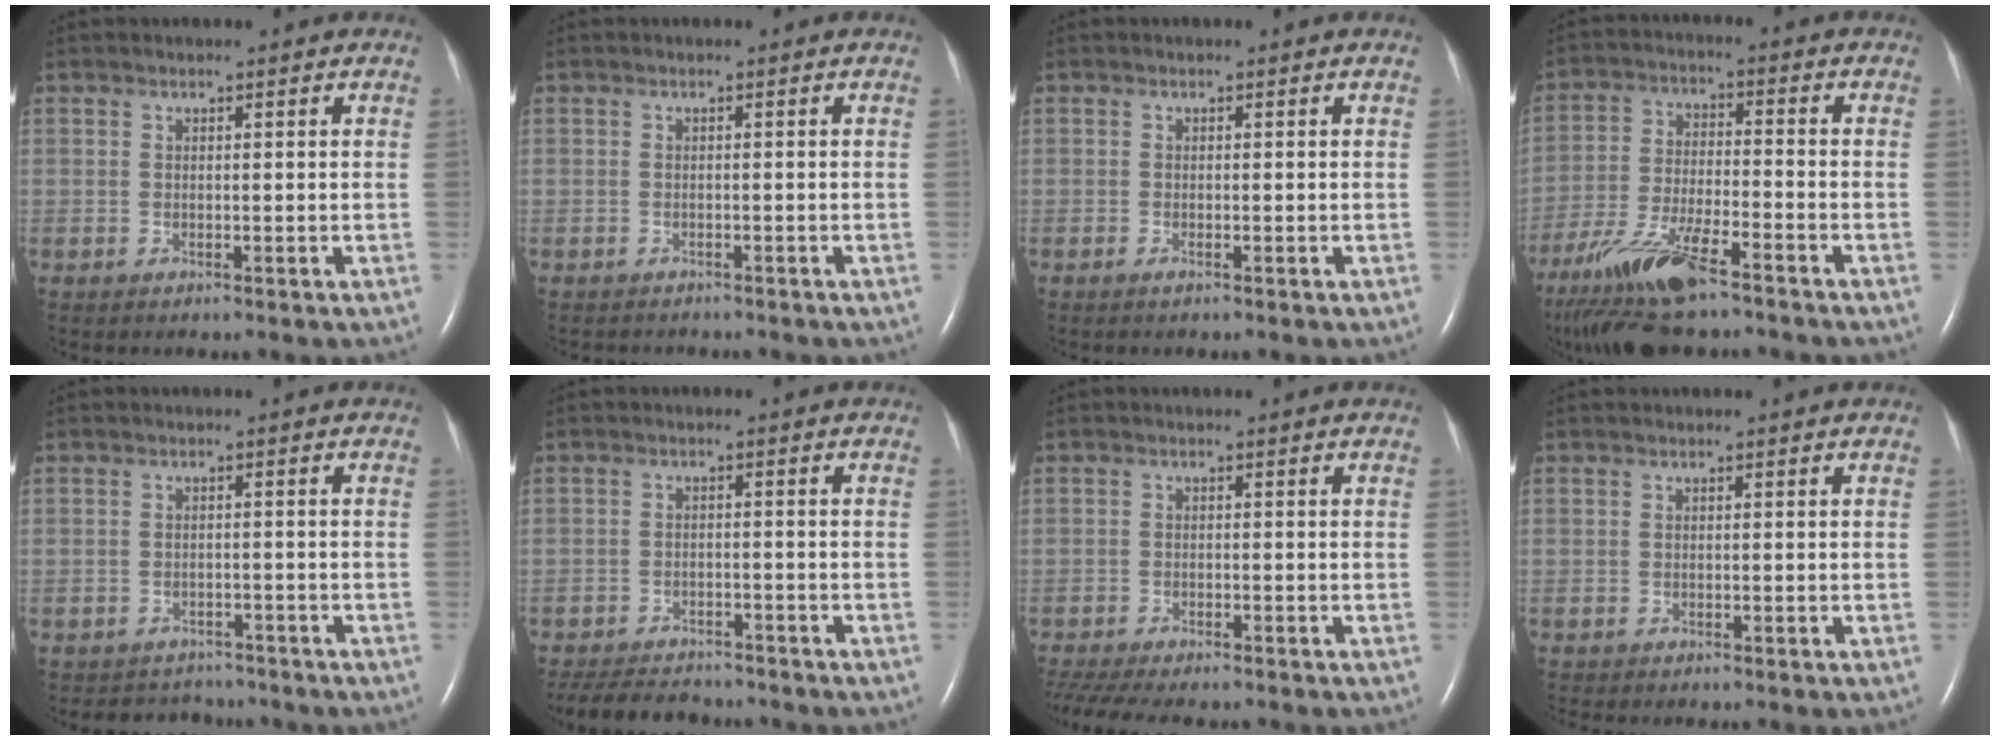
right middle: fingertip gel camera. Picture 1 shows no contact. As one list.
[{"total": 3.2, "force": [-2.9, 1.0, 1.0], "torque": [-0.017, -0.004, -0.032]}, {"total": 0.6, "force": [-0.4, 0.0, 0.4], "torque": [-0.012, -0.002, -0.007]}, {"total": 13.5, "force": [-9.8, 2.1, 8.9], "torque": [-0.187, -0.033, -0.178]}, {"total": 4.5, "force": [-4.1, 1.8, -0.3], "torque": [0.000, 0.007, -0.055]}, {"total": 10.4, "force": [-9.5, 2.9, 3.4], "torque": [-0.066, -0.008, -0.133]}, {"total": 12.0, "force": [-10.2, 2.7, 5.7], "torque": [-0.109, -0.014, -0.144]}, {"total": 1.7, "force": [-1.6, -0.2, 0.6], "torque": [-0.009, -0.003, -0.024]}]